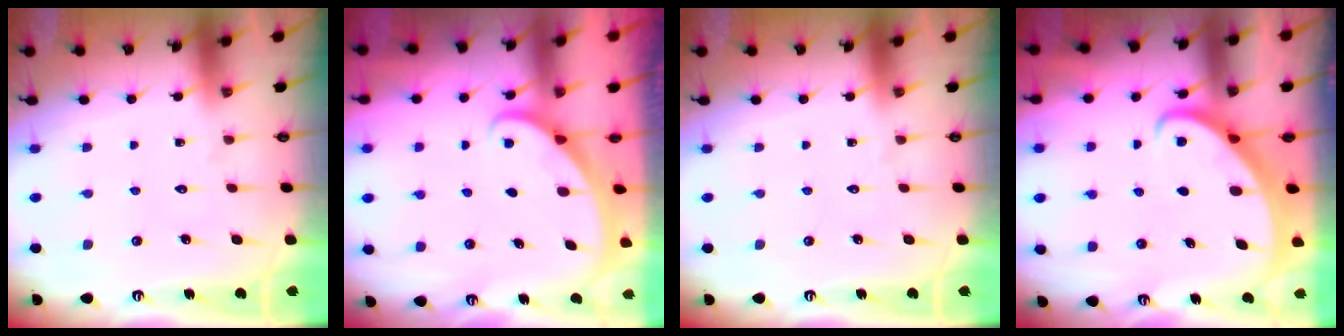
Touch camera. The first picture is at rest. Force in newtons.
{"total": 1.3, "press": 1.3, "slide": 0.0}
{"total": 0.0}
{"total": 2.7, "press": 2.6, "slide": 0.3}